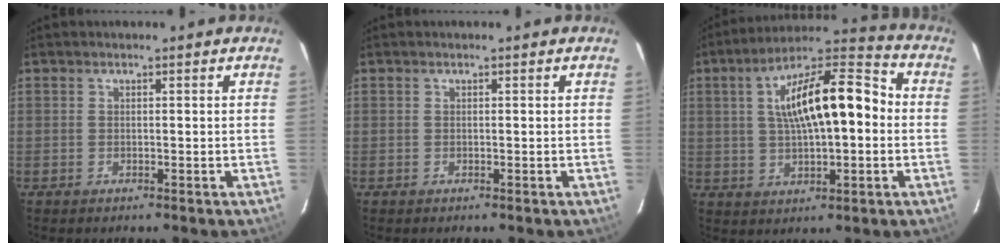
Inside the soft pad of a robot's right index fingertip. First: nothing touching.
{"total": 0.0}
{"total": 16.9, "force": [1.6, 6.0, 15.7], "torque": [-0.261, 0.036, 0.025]}